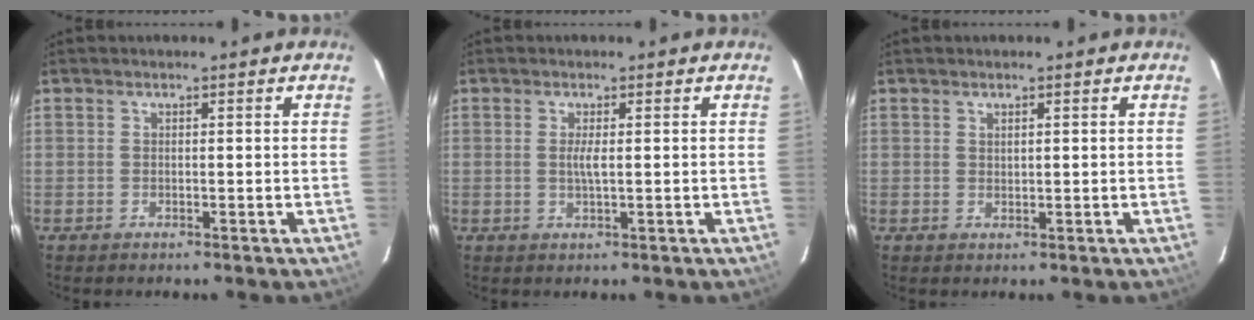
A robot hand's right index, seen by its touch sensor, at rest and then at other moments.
{"total": 1.9, "force": [0.2, 0.2, 1.9], "torque": [-0.037, -0.003, 0.002]}
{"total": 0.9, "force": [0.6, 0.4, 0.6], "torque": [-0.009, 0.002, 0.012]}